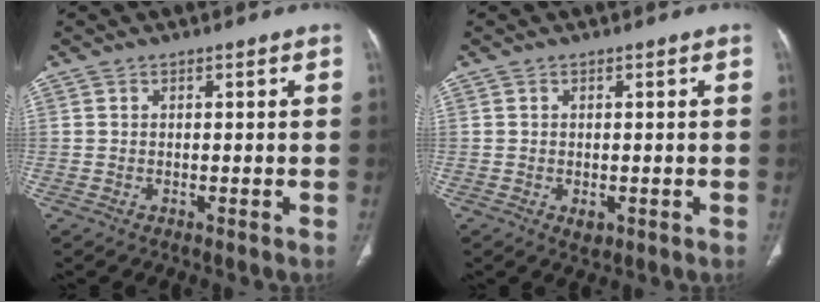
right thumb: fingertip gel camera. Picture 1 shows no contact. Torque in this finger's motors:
{"motor_torque": [0.48, 0.32, 0.38, -0.15, 0.01]}